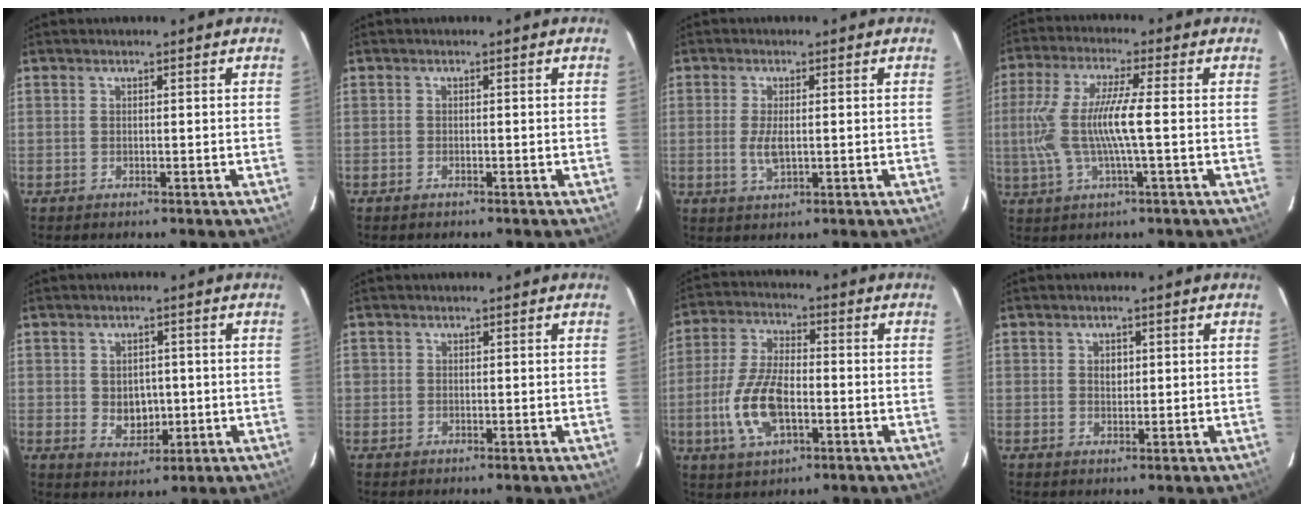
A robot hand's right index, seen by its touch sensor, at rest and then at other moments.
{"total": 0.8, "force": [-0.7, 0.4, 0.1], "torque": [-0.003, 0.001, -0.013]}
{"total": 3.9, "force": [-0.5, 1.6, 3.6], "torque": [-0.073, -0.006, -0.008]}
{"total": 11.1, "force": [-0.9, 1.0, 11.0], "torque": [-0.222, -0.001, -0.014]}
{"total": 5.2, "force": [-0.4, 4.2, 3.1], "torque": [-0.052, -0.002, 0.005]}
{"total": 0.9, "force": [-0.2, 0.9, -0.1], "torque": [0.002, -0.001, -0.003]}
{"total": 12.0, "force": [-3.4, 5.7, 10.0], "torque": [-0.215, 0.000, -0.061]}
{"total": 1.8, "force": [0.3, 1.5, 1.0], "torque": [-0.014, 0.005, 0.005]}